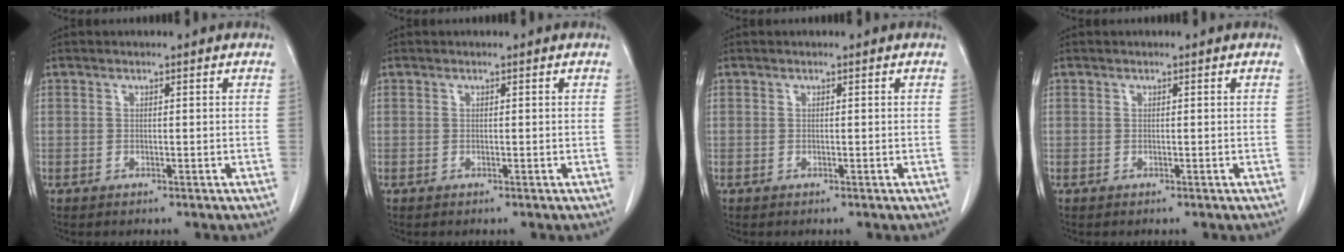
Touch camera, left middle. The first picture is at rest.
{"total": 0.0}
{"total": 0.0}
{"total": 0.0}